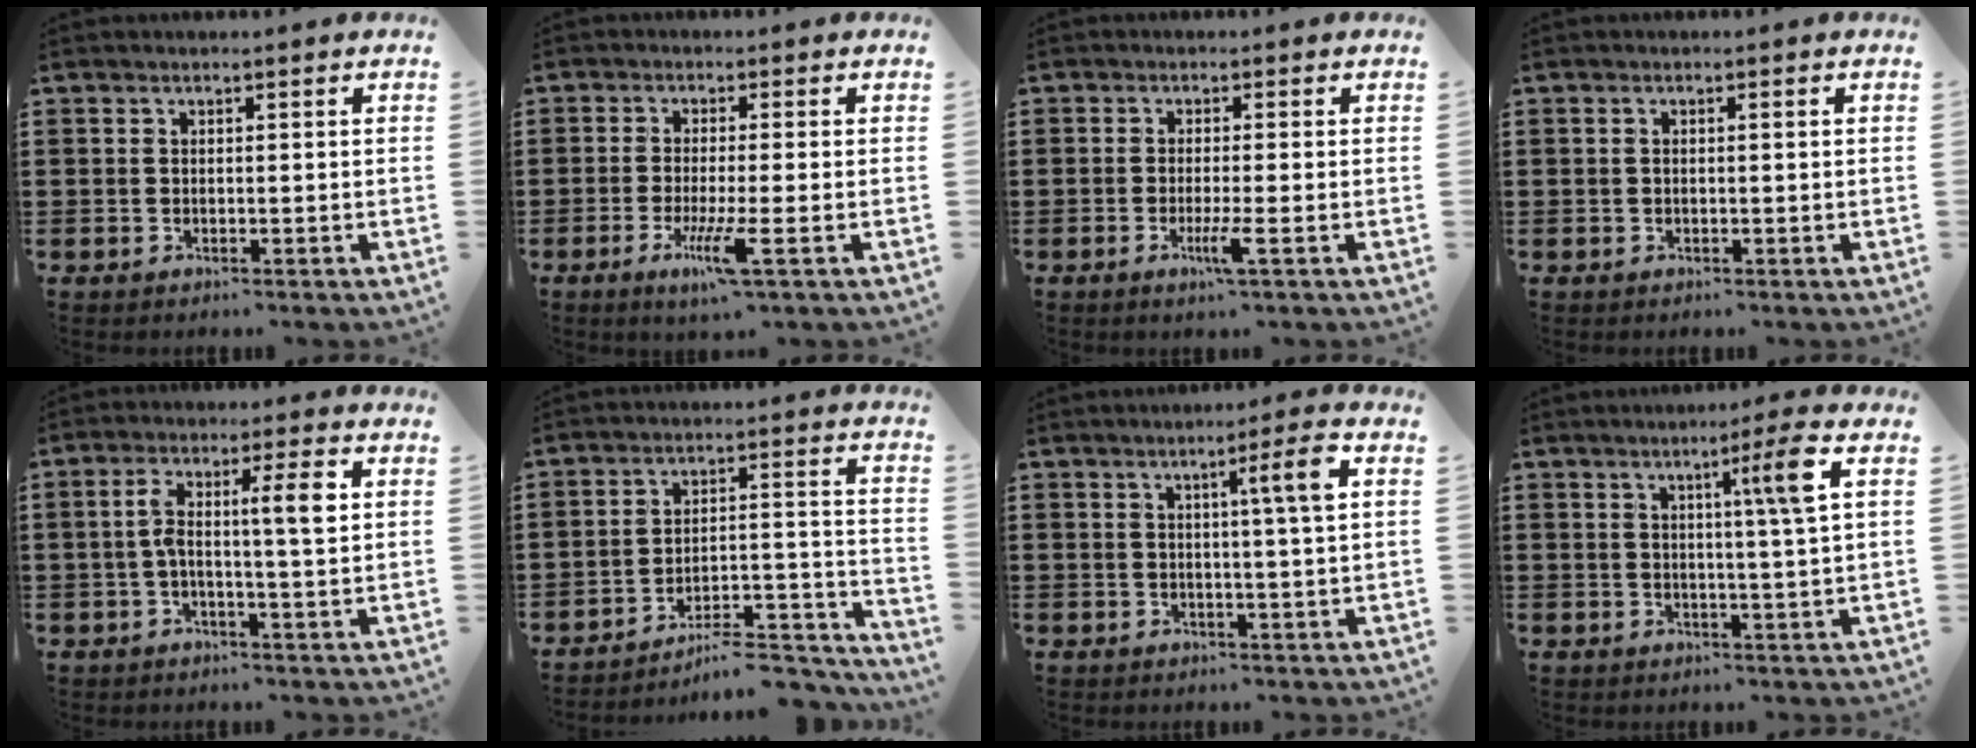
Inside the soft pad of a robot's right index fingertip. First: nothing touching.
{"total": 5.8, "force": [-2.4, 0.0, 5.3], "torque": [-0.113, -0.025, -0.045]}
{"total": 3.7, "force": [-1.5, -0.1, 3.3], "torque": [-0.070, -0.019, -0.030]}
{"total": 0.7, "force": [0.1, 0.1, 0.7], "torque": [-0.013, 0.000, 0.002]}
{"total": 7.1, "force": [0.8, 1.2, 7.0], "torque": [-0.130, 0.005, 0.008]}
{"total": 8.1, "force": [-7.4, 1.4, 3.2], "torque": [-0.038, 0.017, -0.140]}
{"total": 5.3, "force": [1.5, -0.4, 5.1], "torque": [-0.081, -0.008, 0.015]}
{"total": 6.4, "force": [2.2, -1.2, 5.9], "torque": [-0.101, -0.013, 0.025]}